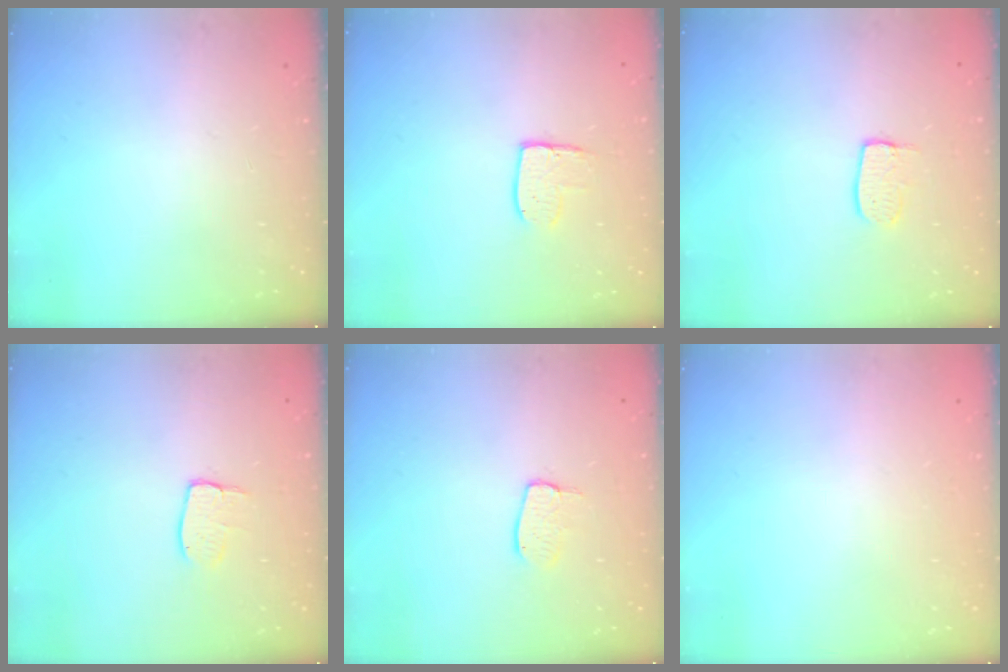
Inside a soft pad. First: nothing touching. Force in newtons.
{"total": 8.4, "press": 8.4, "slide": 0.3}
{"total": 6.0, "press": 6.0, "slide": 0.3}
{"total": 6.3, "press": 6.3, "slide": 0.2}
{"total": 5.5, "press": 5.5, "slide": 0.3}
{"total": 0.0}